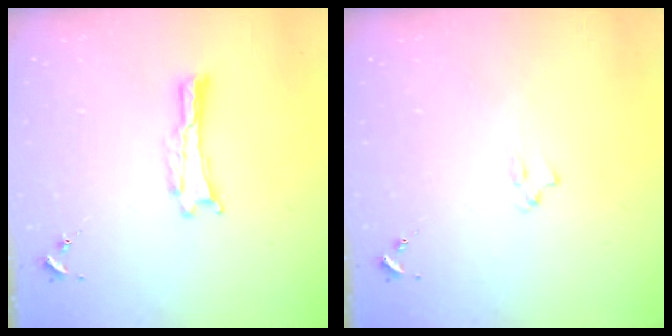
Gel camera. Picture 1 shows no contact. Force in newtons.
{"total": 1.3, "press": 1.3, "slide": 0.3}